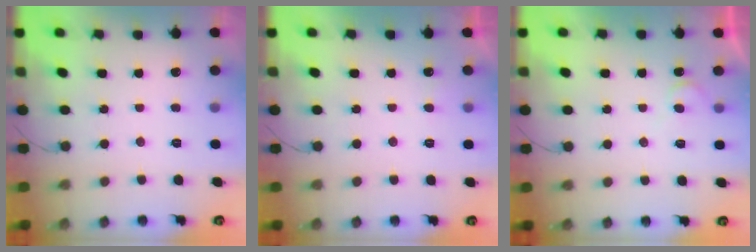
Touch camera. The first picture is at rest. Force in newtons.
{"total": 4.0, "press": 4.0, "slide": 0.2}
{"total": 4.6, "press": 4.5, "slide": 0.5}